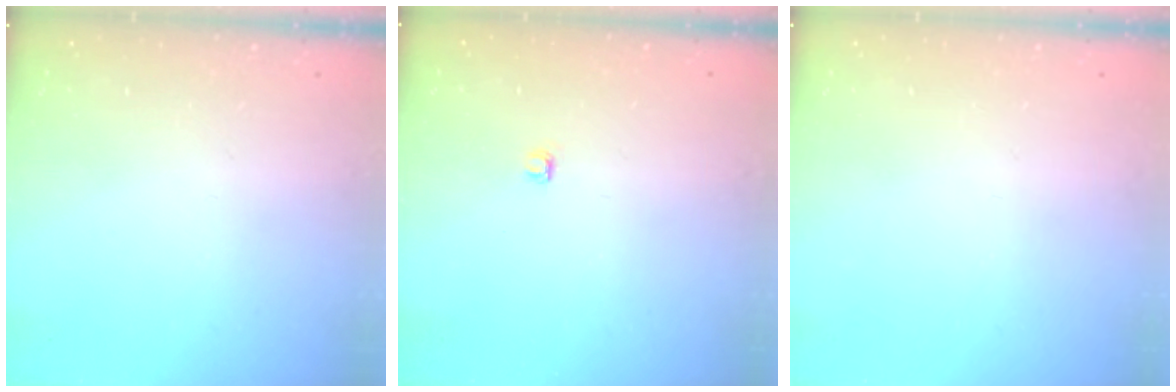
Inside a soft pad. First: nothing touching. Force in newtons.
{"total": 2.8, "press": 2.8, "slide": 0.4}
{"total": 0.0}